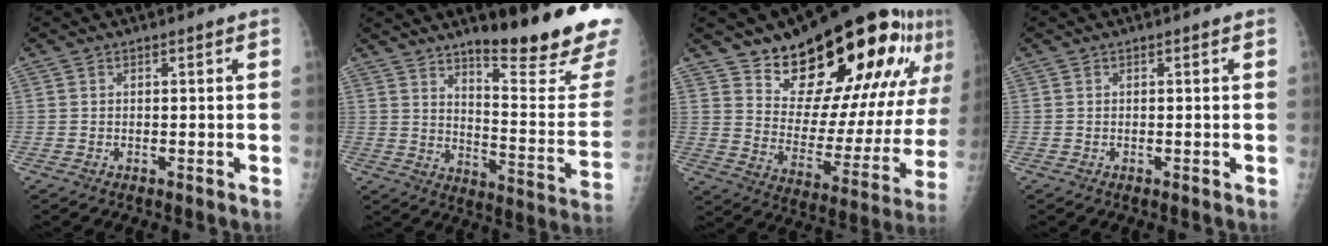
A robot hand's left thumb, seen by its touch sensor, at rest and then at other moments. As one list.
[{"total": 22.4, "force": [15.7, 3.8, 15.5], "torque": [-0.188, -0.107, 0.226]}, {"total": 26.5, "force": [16.9, 11.1, 17.2], "torque": [-0.211, -0.086, 0.253]}, {"total": 0.0}]